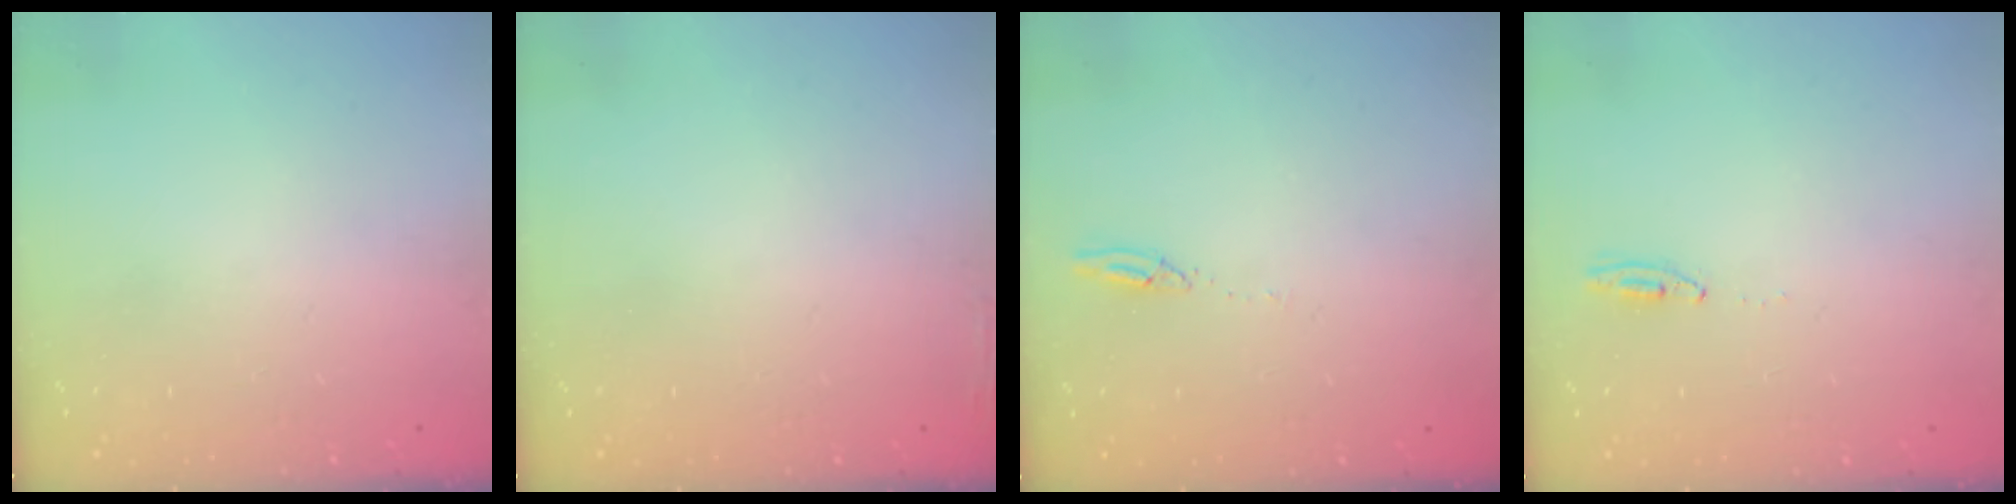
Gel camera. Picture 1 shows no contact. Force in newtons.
{"total": 3.1, "press": 3.0, "slide": 0.8}
{"total": 2.7, "press": 2.7, "slide": 0.2}
{"total": 3.0, "press": 2.8, "slide": 1.2}